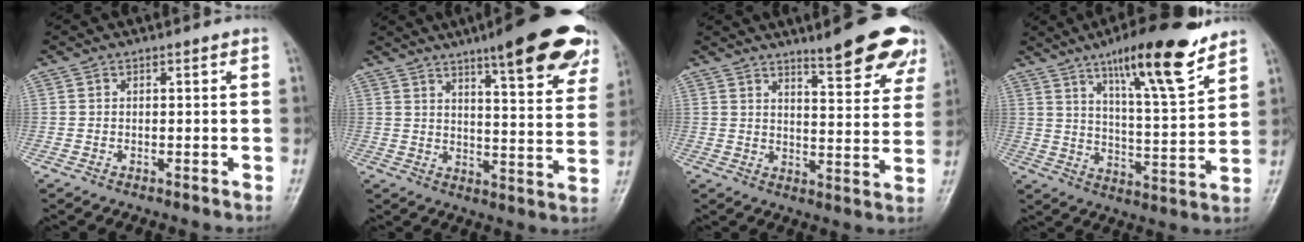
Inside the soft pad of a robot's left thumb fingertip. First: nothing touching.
{"total": 21.1, "force": [13.8, 4.6, 15.3], "torque": [-0.168, -0.051, 0.175]}
{"total": 13.4, "force": [9.4, 2.9, 9.0], "torque": [-0.083, -0.055, 0.121]}
{"total": 16.7, "force": [11.0, 3.3, 12.1], "torque": [-0.170, -0.062, 0.179]}